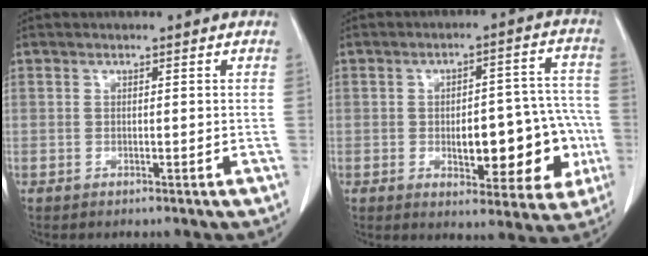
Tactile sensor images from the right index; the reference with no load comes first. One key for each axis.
{"total": 13.2, "fx": -2.9, "fy": 5.3, "fz": 11.7, "tx": -0.135, "ty": 0.030, "tz": -0.024}